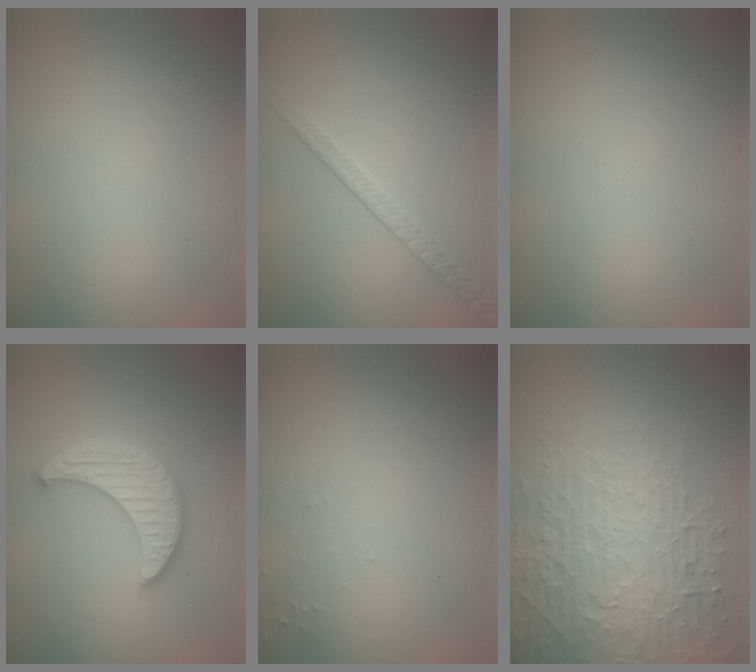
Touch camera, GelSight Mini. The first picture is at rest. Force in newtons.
{"total": 1.9, "press": 1.4, "slide": 1.3}
{"total": 0.0}
{"total": 4.5, "press": 4.0, "slide": 2.1}
{"total": 0.6, "press": 0.6, "slide": 0.2}
{"total": 7.4, "press": 7.2, "slide": 1.8}